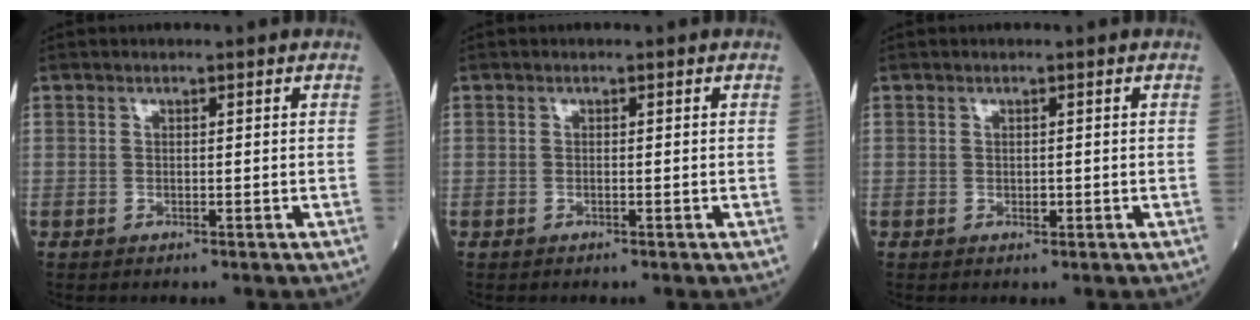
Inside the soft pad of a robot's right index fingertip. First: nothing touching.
{"total": 0.0}
{"total": 0.7, "force": [-0.2, 0.4, 0.5], "torque": [-0.008, 0.000, -0.002]}